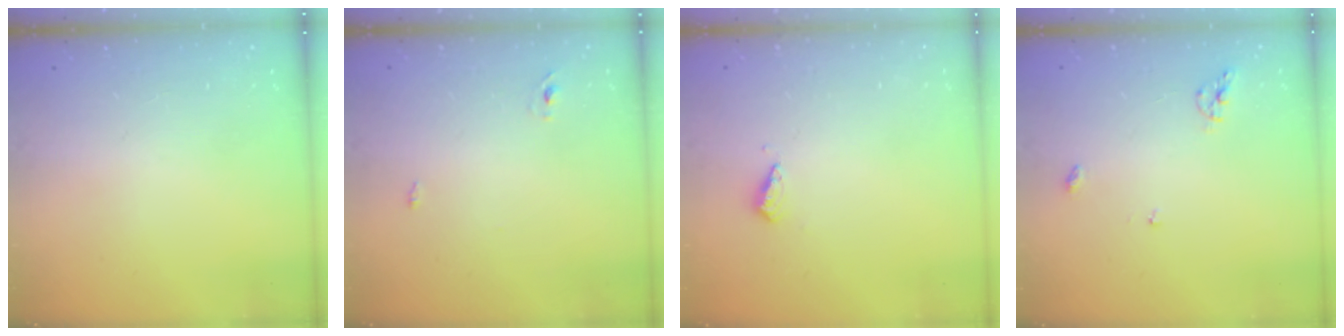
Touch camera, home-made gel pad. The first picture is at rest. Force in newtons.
{"total": 2.4, "press": 2.2, "slide": 1.0}
{"total": 2.8, "press": 2.8, "slide": 0.7}
{"total": 6.2, "press": 6.2, "slide": 0.1}